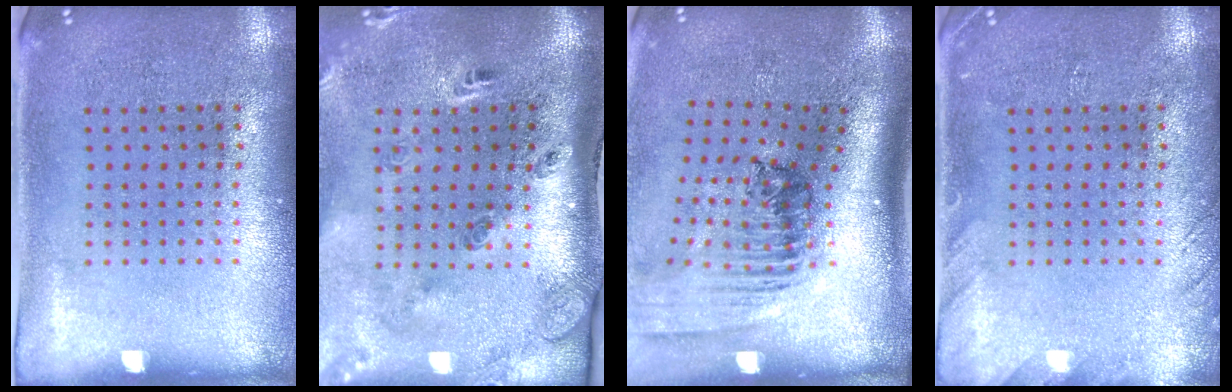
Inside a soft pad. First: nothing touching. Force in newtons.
{"total": 3.0, "press": 1.9, "slide": 2.4}
{"total": 2.4, "press": 1.7, "slide": 1.7}
{"total": 1.5, "press": 1.5, "slide": 0.2}